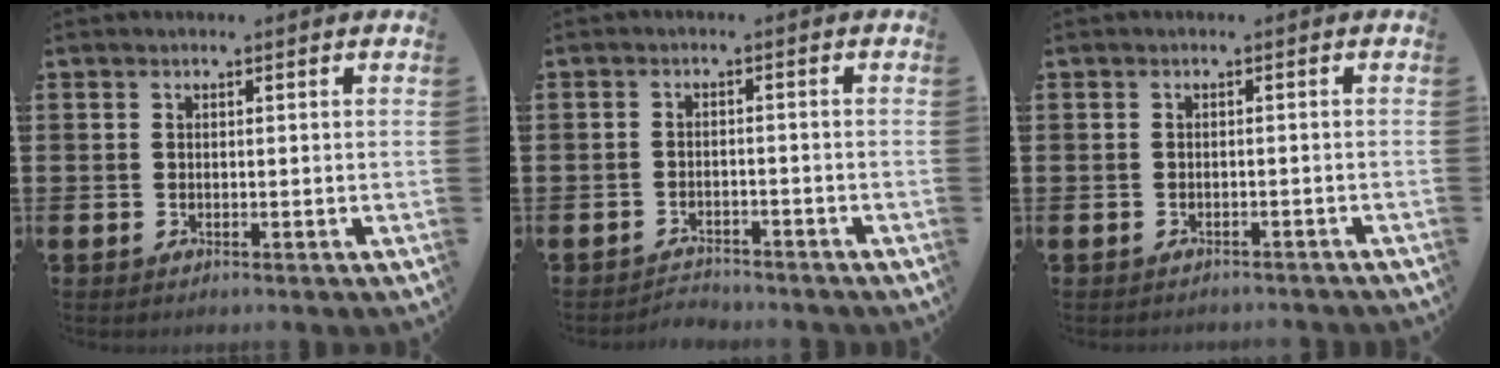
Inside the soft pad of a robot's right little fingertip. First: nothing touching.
{"total": 1.9, "force": [-1.9, 0.1, -0.2], "torque": [-0.003, 0.003, -0.043]}
{"total": 0.7, "force": [-0.7, 0.0, 0.0], "torque": [-0.002, 0.000, -0.016]}